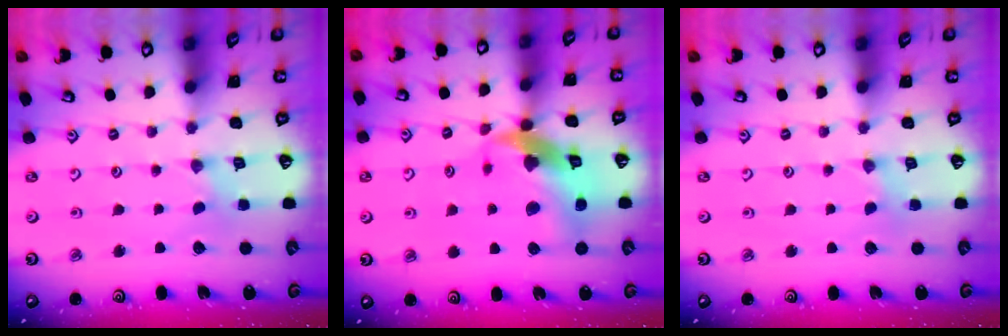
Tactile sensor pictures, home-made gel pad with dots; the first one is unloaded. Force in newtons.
{"total": 16.1, "press": 16.0, "slide": 2.0}
{"total": 2.5, "press": 2.5, "slide": 0.3}